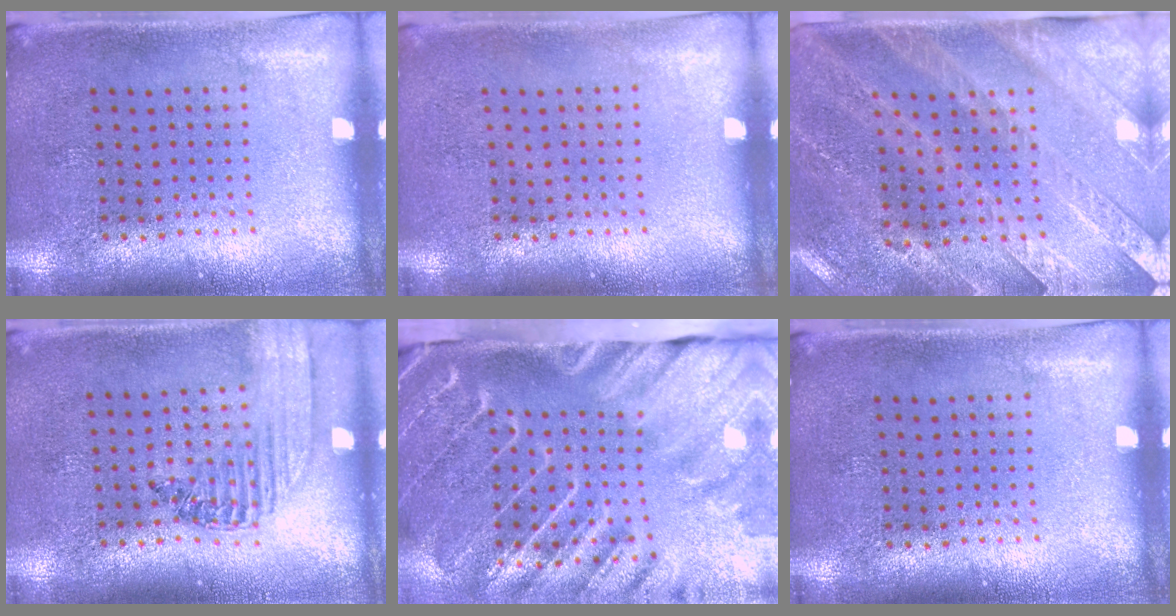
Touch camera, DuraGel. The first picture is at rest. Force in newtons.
{"total": 0.0}
{"total": 2.8, "press": 2.6, "slide": 1.0}
{"total": 1.5, "press": 1.3, "slide": 0.7}
{"total": 4.5, "press": 3.4, "slide": 2.8}
{"total": 0.0}